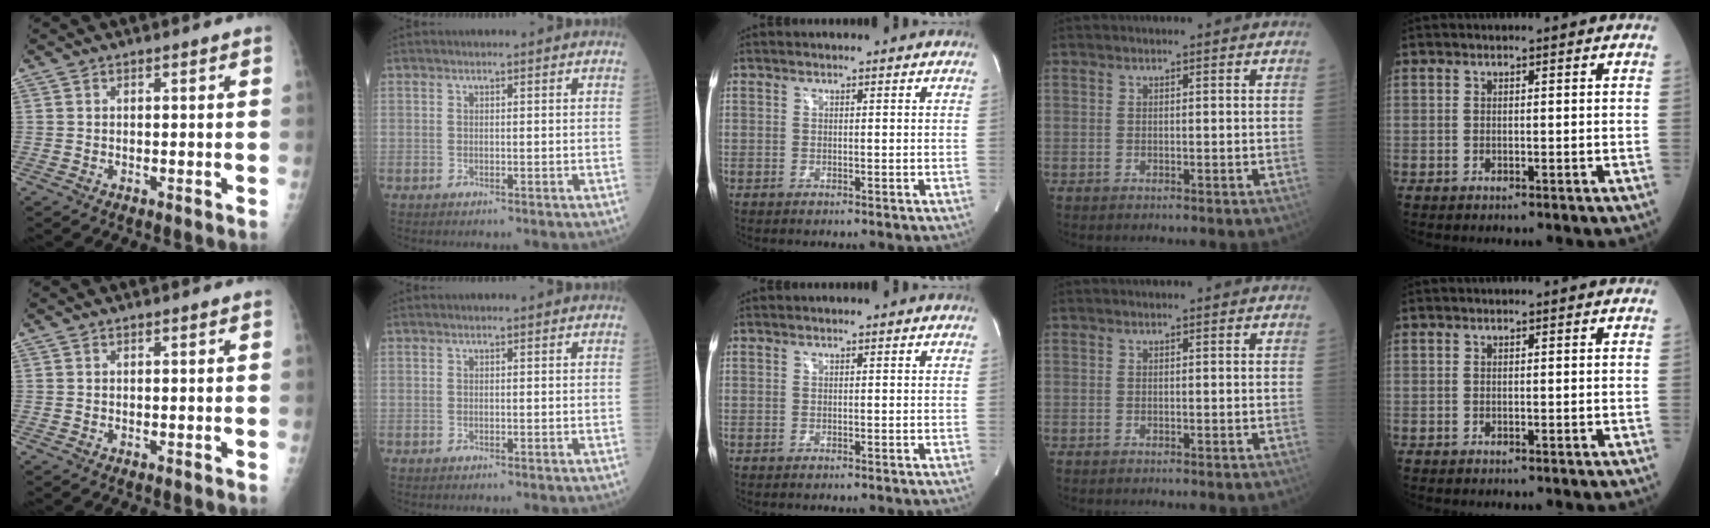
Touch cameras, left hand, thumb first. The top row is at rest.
{}